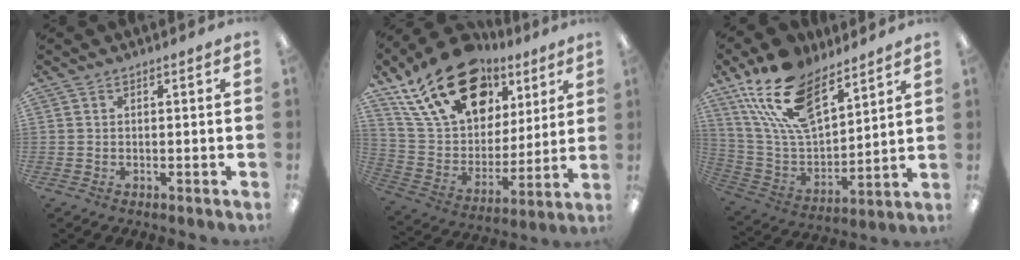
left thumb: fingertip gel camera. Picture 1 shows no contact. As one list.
[{"total": 23.0, "force": [14.5, 13.5, 11.7], "torque": [-0.200, -0.075, 0.265]}, {"total": 20.5, "force": [13.7, 9.9, 11.6], "torque": [-0.240, -0.064, 0.253]}]